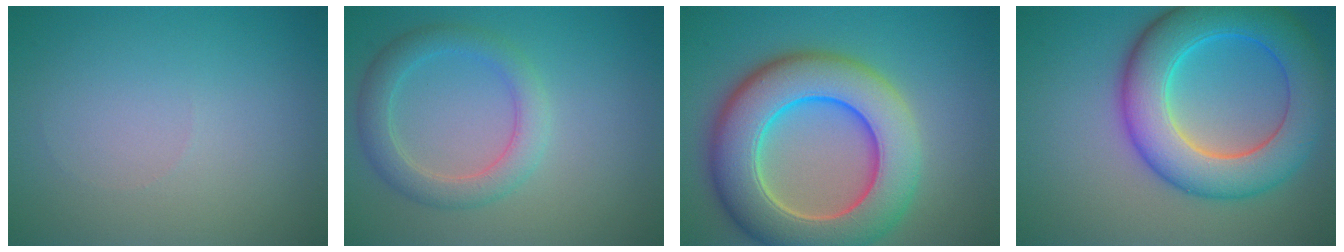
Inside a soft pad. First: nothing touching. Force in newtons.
{"total": 3.5, "press": 3.5, "slide": 0.1}
{"total": 11.2, "press": 11.1, "slide": 0.9}
{"total": 9.4, "press": 9.4, "slide": 0.5}